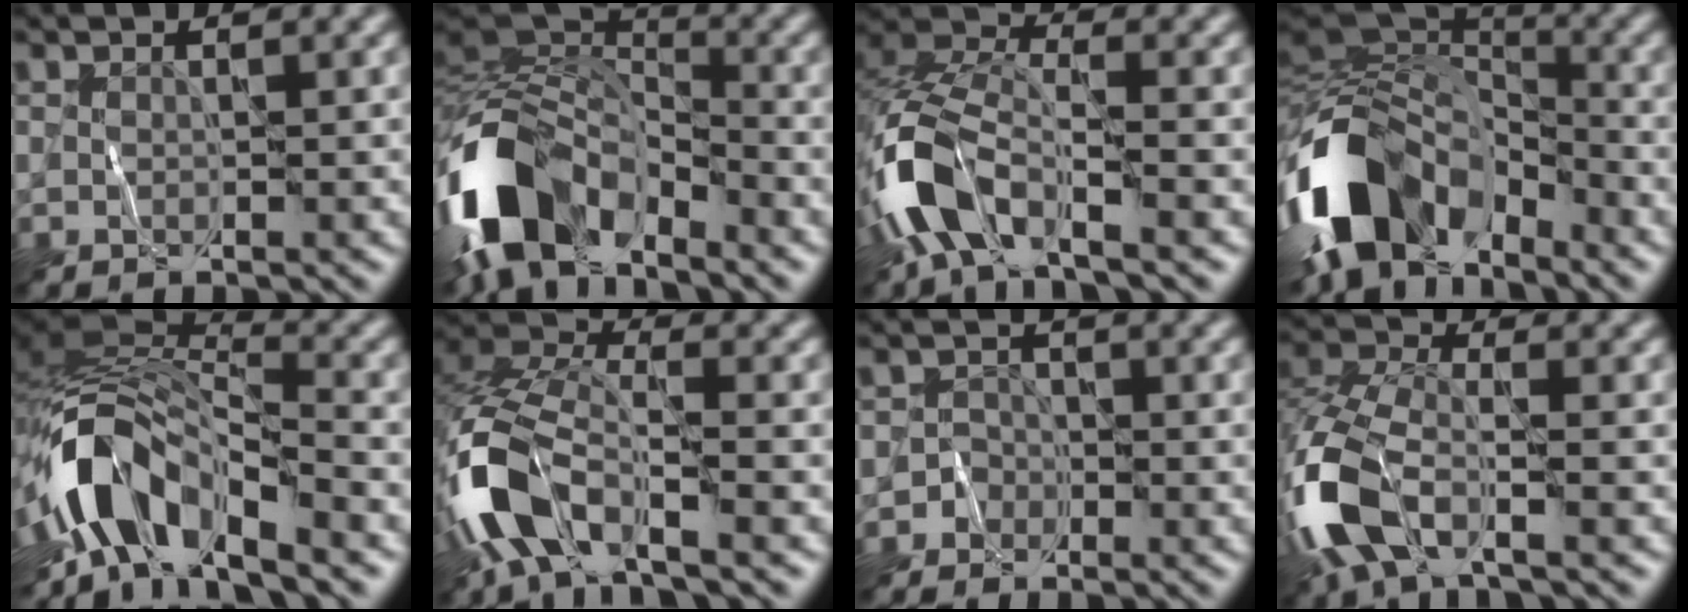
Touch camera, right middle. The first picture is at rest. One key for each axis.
{"total": 11.1, "fx": -6.3, "fy": 6.0, "fz": 6.9, "tx": -0.137, "ty": -0.006, "tz": -0.125}
{"total": 8.3, "fx": -4.4, "fy": 3.8, "fz": 6.0, "tx": -0.132, "ty": 0.003, "tz": -0.097}
{"total": 14.0, "fx": -6.4, "fy": 8.7, "fz": 8.9, "tx": -0.199, "ty": 0.002, "tz": -0.127}
{"total": 9.2, "fx": -5.4, "fy": 3.9, "fz": 6.4, "tx": -0.105, "ty": 0.011, "tz": -0.112}
{"total": 9.8, "fx": -4.8, "fy": 4.4, "fz": 7.3, "tx": -0.166, "ty": -0.002, "tz": -0.102}
{"total": 1.3, "fx": -0.7, "fy": 0.9, "fz": -0.4, "tx": 0.021, "ty": 0.014, "tz": -0.016}
{"total": 8.6, "fx": -3.6, "fy": 4.1, "fz": 6.6, "tx": -0.166, "ty": -0.004, "tz": -0.087}